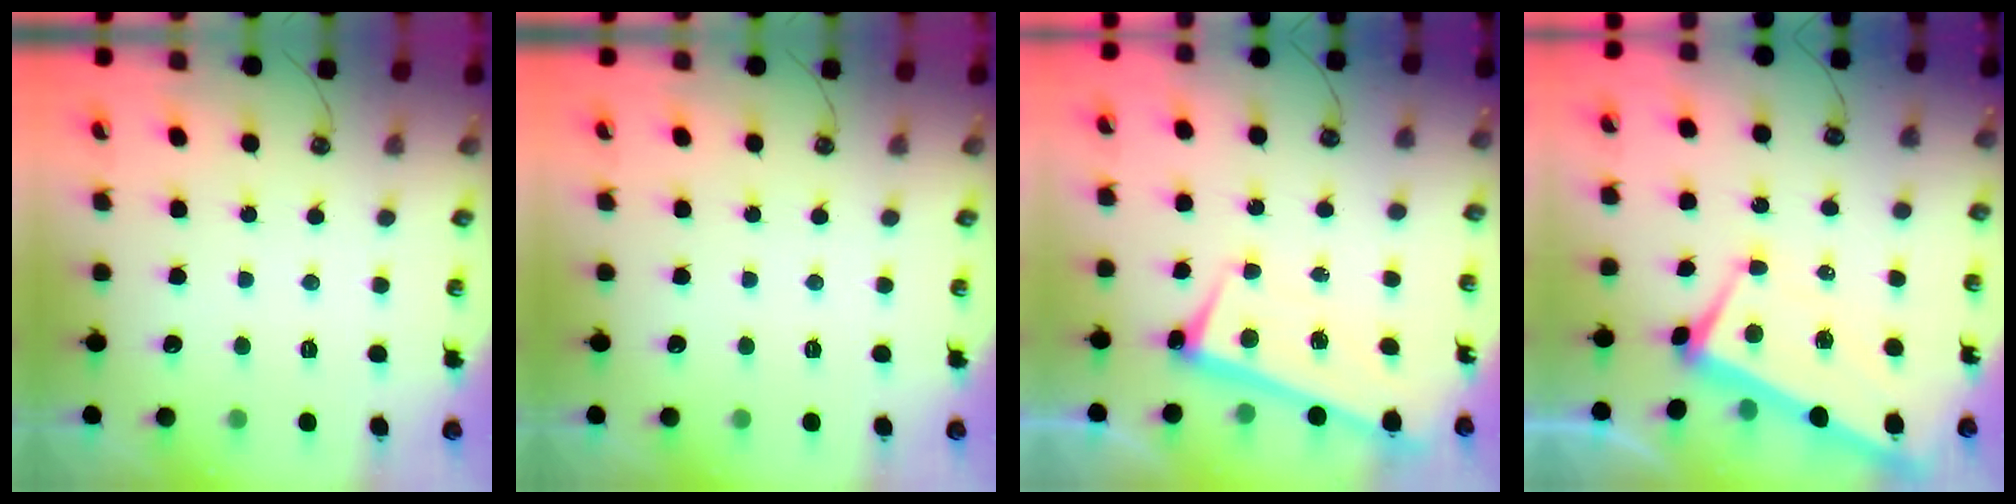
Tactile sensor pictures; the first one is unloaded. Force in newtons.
{"total": 0.0}
{"total": 1.3, "press": 1.0, "slide": 0.9}
{"total": 1.9, "press": 1.7, "slide": 0.8}